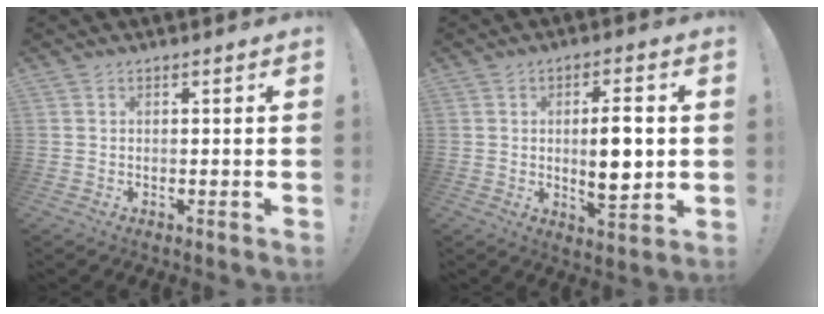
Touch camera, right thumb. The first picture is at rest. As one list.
[{"total": 9.6, "force": [0.4, 3.0, 9.2], "torque": [-0.143, -0.008, 0.000]}]